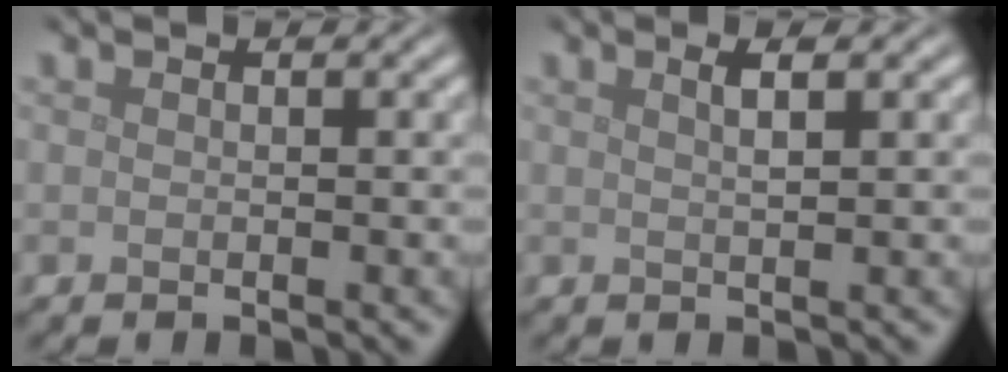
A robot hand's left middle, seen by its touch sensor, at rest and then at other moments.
{"total": 1.6, "force": [0.8, 0.4, 1.3], "torque": [-0.016, 0.005, 0.009]}